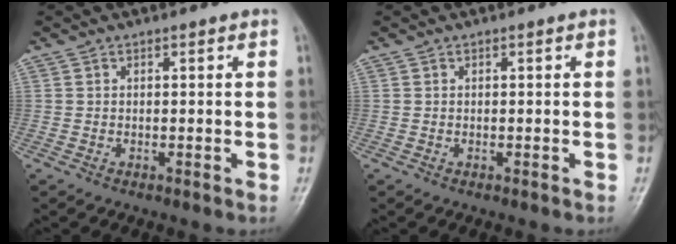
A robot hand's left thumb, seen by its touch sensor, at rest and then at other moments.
{"total": 0.0}